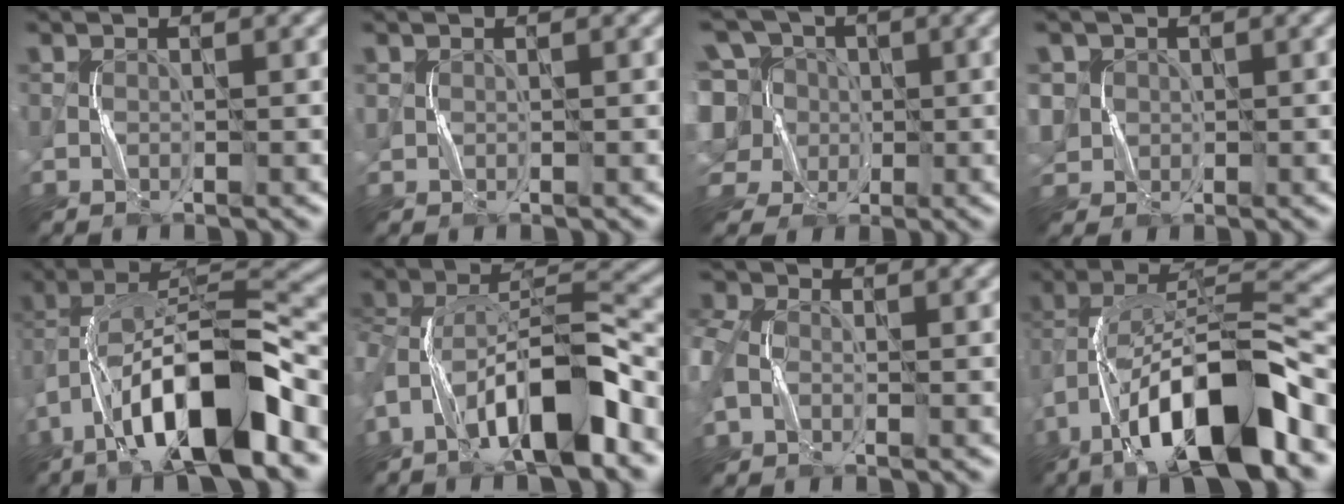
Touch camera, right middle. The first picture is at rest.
{"total": 0.5, "force": [0.2, 0.5, 0.0], "torque": [0.000, 0.000, 0.008]}
{"total": 10.2, "force": [-0.1, 9.1, 4.6], "torque": [-0.130, 0.037, -0.037]}
{"total": 3.3, "force": [0.5, 3.1, 0.9], "torque": [-0.027, 0.009, 0.016]}
{"total": 12.9, "force": [-6.2, 4.1, 10.5], "torque": [-0.172, 0.020, -0.106]}
{"total": 11.2, "force": [-6.3, 3.8, 8.5], "torque": [-0.140, 0.015, -0.117]}
{"total": 5.1, "force": [-0.4, 4.0, 3.1], "torque": [-0.103, 0.006, -0.013]}
{"total": 13.4, "force": [-7.2, 4.1, 10.5], "torque": [-0.173, 0.020, -0.123]}